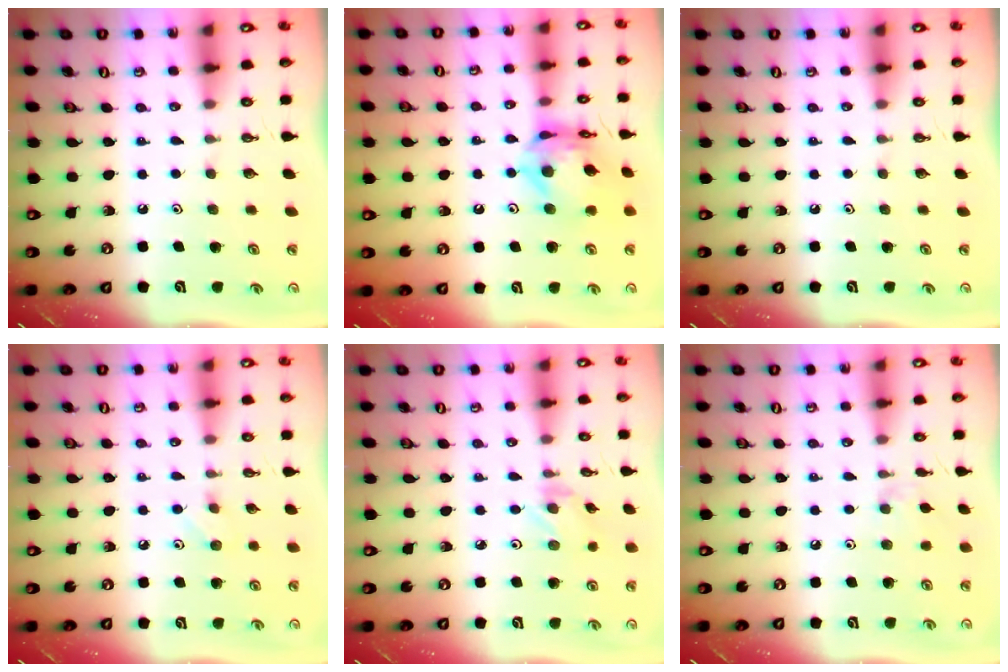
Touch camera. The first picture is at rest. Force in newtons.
{"total": 12.2, "press": 12.1, "slide": 1.3}
{"total": 0.0}
{"total": 4.5, "press": 4.4, "slide": 0.5}
{"total": 0.8, "press": 0.8, "slide": 0.1}
{"total": 3.0, "press": 2.9, "slide": 0.5}